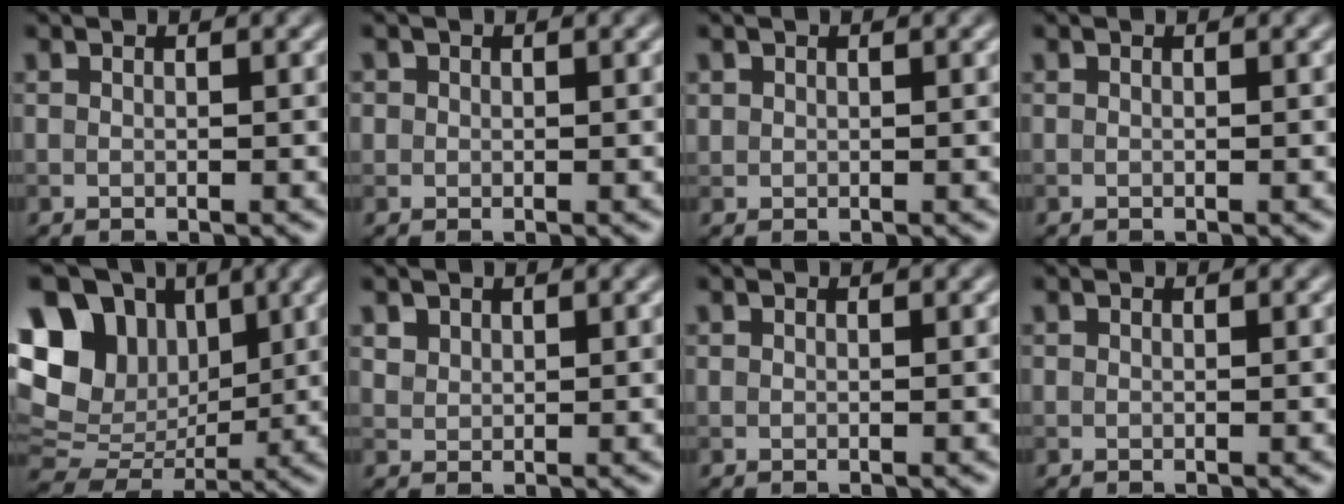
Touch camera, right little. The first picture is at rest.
{"total": 0.9, "force": [0.2, 0.8, 0.1], "torque": [0.007, -0.003, 0.001]}
{"total": 0.6, "force": [0.3, 0.5, 0.0], "torque": [0.005, -0.003, 0.009]}
{"total": 0.0}
{"total": 15.2, "force": [4.9, 11.9, 8.2], "torque": [-0.185, 0.038, 0.088]}
{"total": 1.3, "force": [0.9, 0.8, 0.2], "torque": [-0.007, -0.004, 0.024]}
{"total": 0.0}
{"total": 0.0}